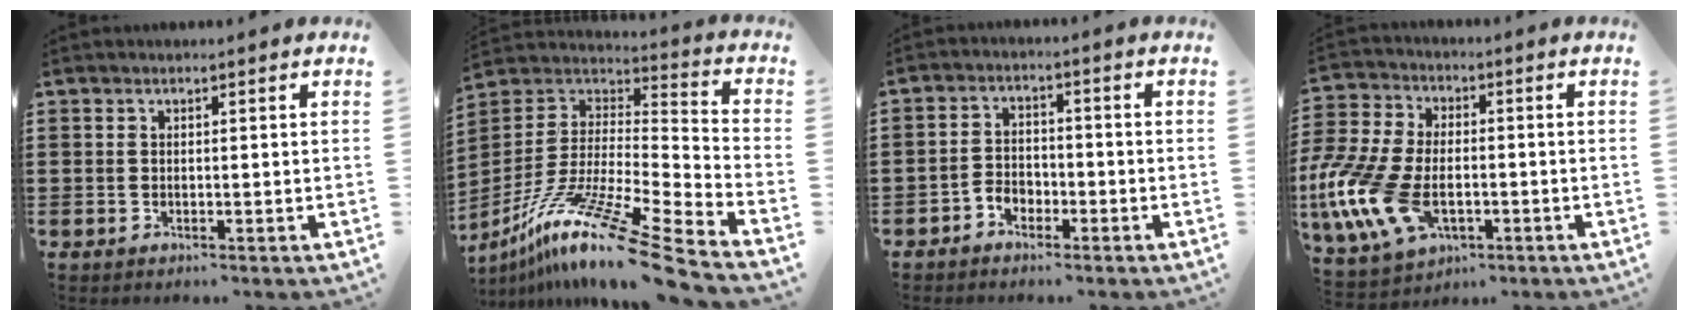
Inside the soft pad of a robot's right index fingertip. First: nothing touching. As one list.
[{"total": 15.2, "force": [-11.3, 0.2, 10.2], "torque": [-0.194, 0.015, -0.212]}, {"total": 2.9, "force": [-2.2, 1.7, 0.8], "torque": [-0.021, 0.006, -0.046]}, {"total": 13.7, "force": [-4.6, 7.7, 10.4], "torque": [-0.270, -0.009, -0.093]}]